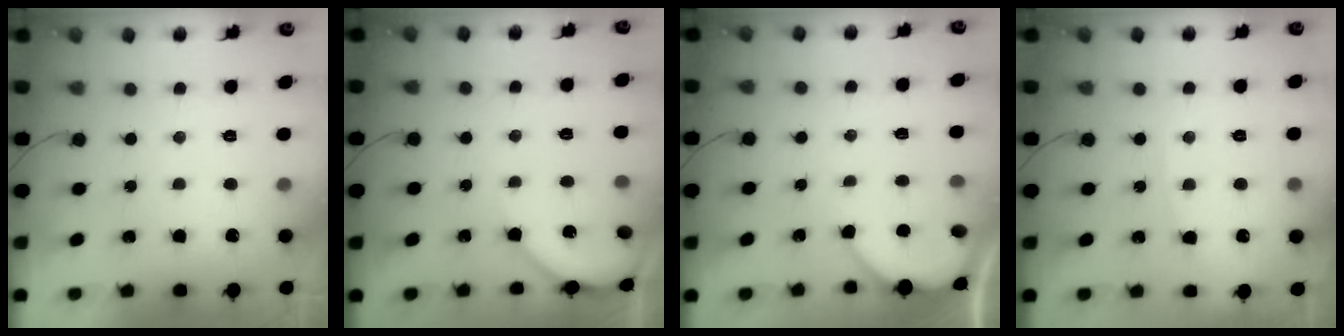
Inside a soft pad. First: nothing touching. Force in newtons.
{"total": 3.9, "press": 3.9, "slide": 0.4}
{"total": 2.9, "press": 2.9, "slide": 0.4}
{"total": 3.2, "press": 3.1, "slide": 0.5}